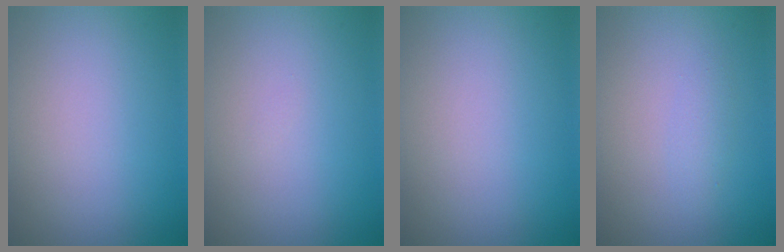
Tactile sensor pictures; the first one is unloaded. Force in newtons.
{"total": 0.0}
{"total": 0.0}
{"total": 1.1, "press": 1.1, "slide": 0.1}